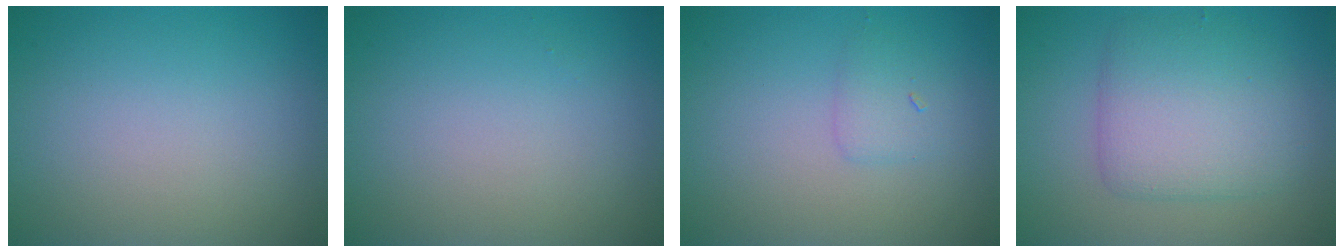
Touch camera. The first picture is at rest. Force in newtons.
{"total": 0.0}
{"total": 1.5, "press": 1.5, "slide": 0.2}
{"total": 5.4, "press": 5.4, "slide": 0.0}